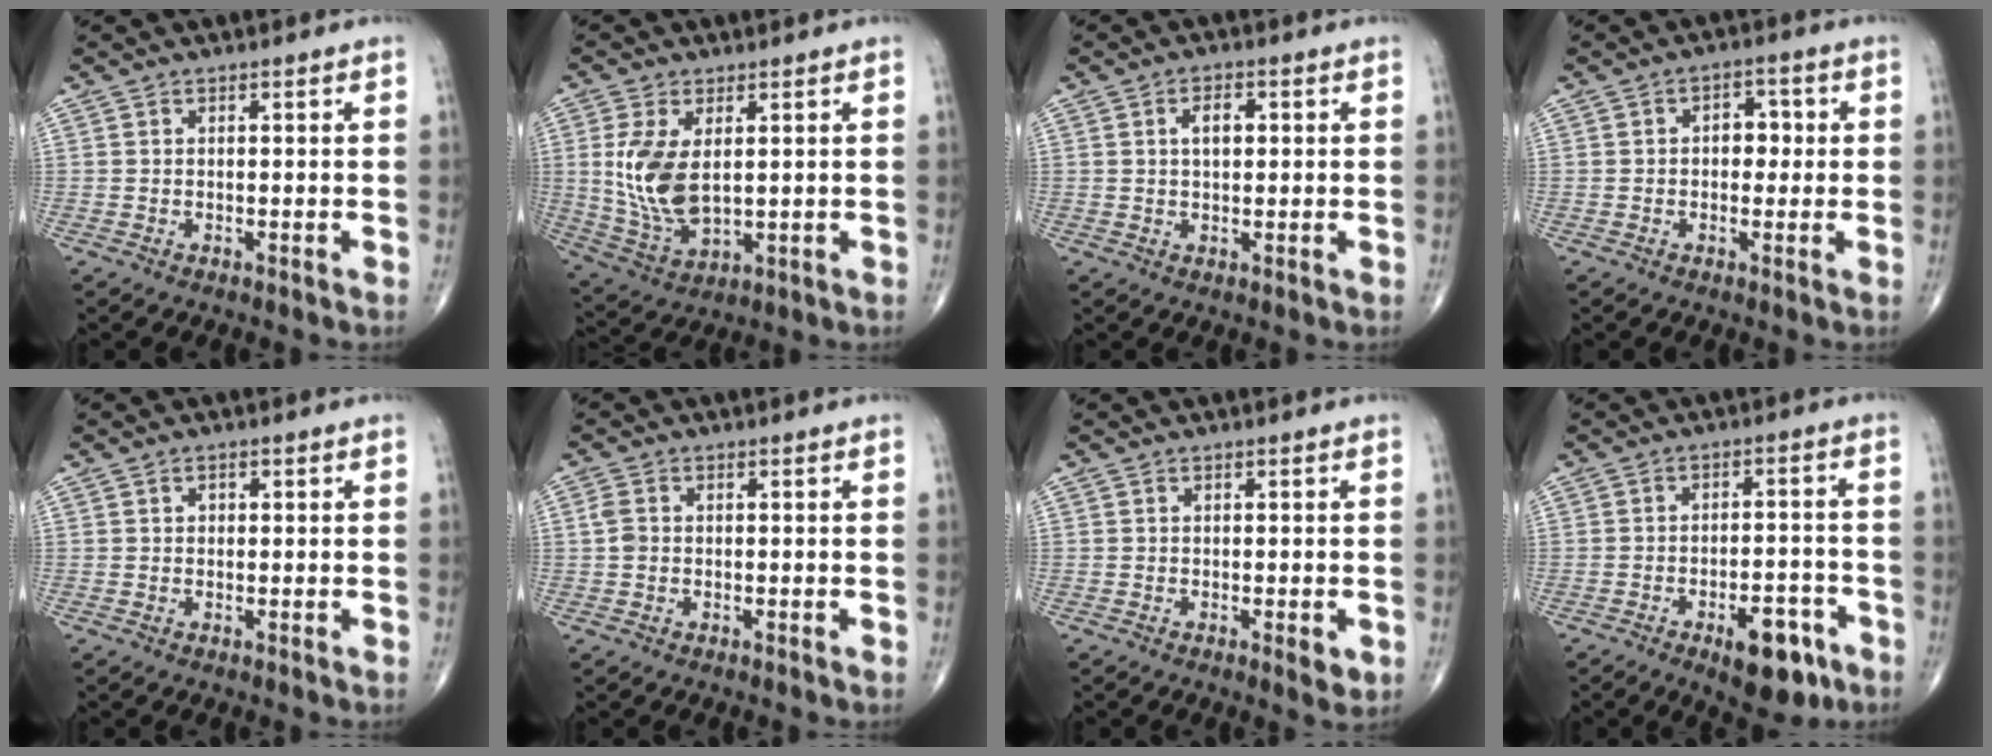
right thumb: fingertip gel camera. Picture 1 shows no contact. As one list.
[{"total": 10.9, "force": [1.7, 5.9, 9.1], "torque": [-0.184, -0.015, 0.047]}, {"total": 3.7, "force": [0.9, 2.1, 2.9], "torque": [-0.046, 0.003, 0.013]}, {"total": 4.4, "force": [0.3, 3.1, 3.2], "torque": [-0.021, 0.010, -0.003]}, {"total": 1.0, "force": [0.3, 0.8, 0.5], "torque": [-0.004, 0.001, 0.004]}, {"total": 2.2, "force": [0.1, 1.7, 1.4], "torque": [-0.031, 0.004, -0.001]}, {"total": 2.4, "force": [-0.7, 0.8, 2.2], "torque": [-0.024, -0.005, -0.007]}, {"total": 9.9, "force": [-5.2, 4.6, 7.1], "torque": [-0.079, 0.029, -0.067]}]